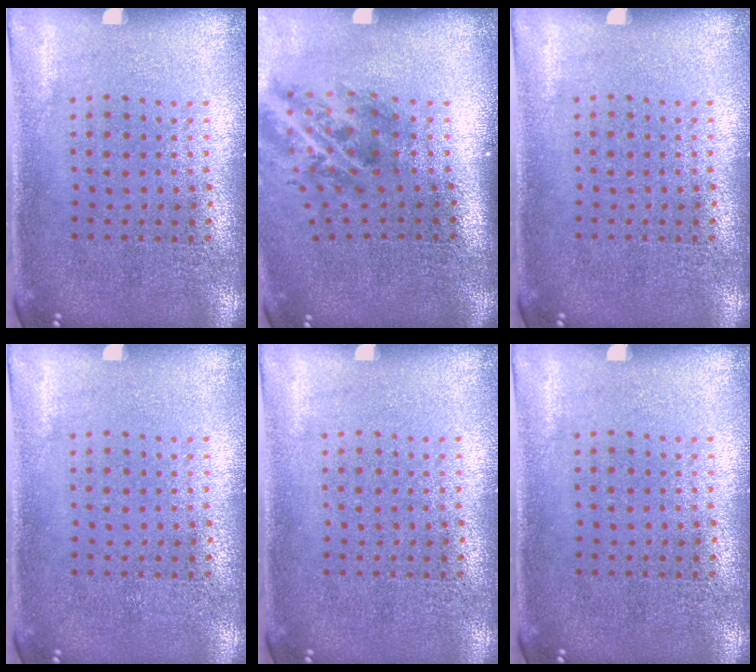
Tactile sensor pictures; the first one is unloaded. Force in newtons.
{"total": 2.0, "press": 1.2, "slide": 1.6}
{"total": 0.0}
{"total": 0.0}
{"total": 0.0}
{"total": 0.0}